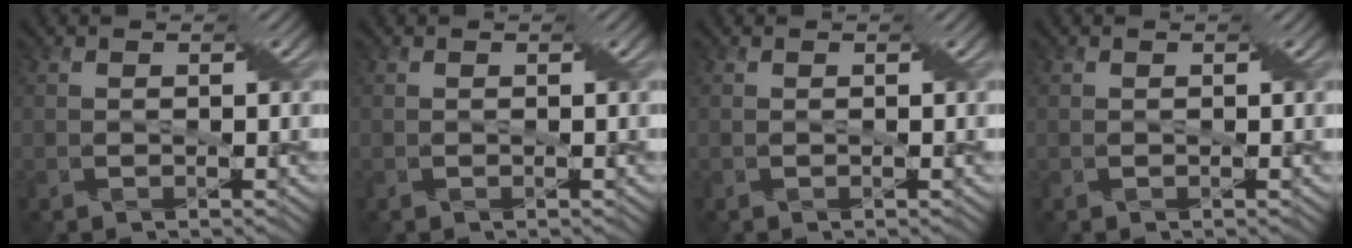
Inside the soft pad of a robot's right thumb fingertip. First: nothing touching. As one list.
[{"total": 0.0}, {"total": 0.0}, {"total": 0.0}]